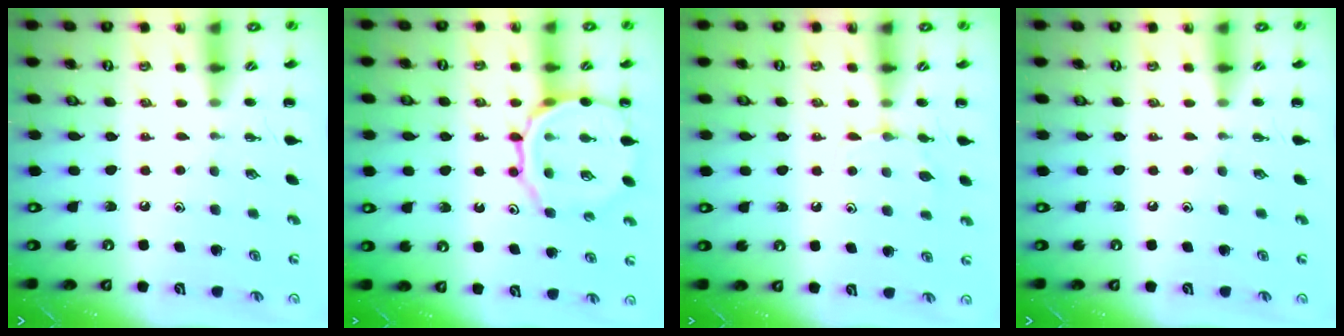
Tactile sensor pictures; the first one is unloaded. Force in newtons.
{"total": 14.3, "press": 14.3, "slide": 1.3}
{"total": 5.9, "press": 5.8, "slide": 1.4}
{"total": 0.0}